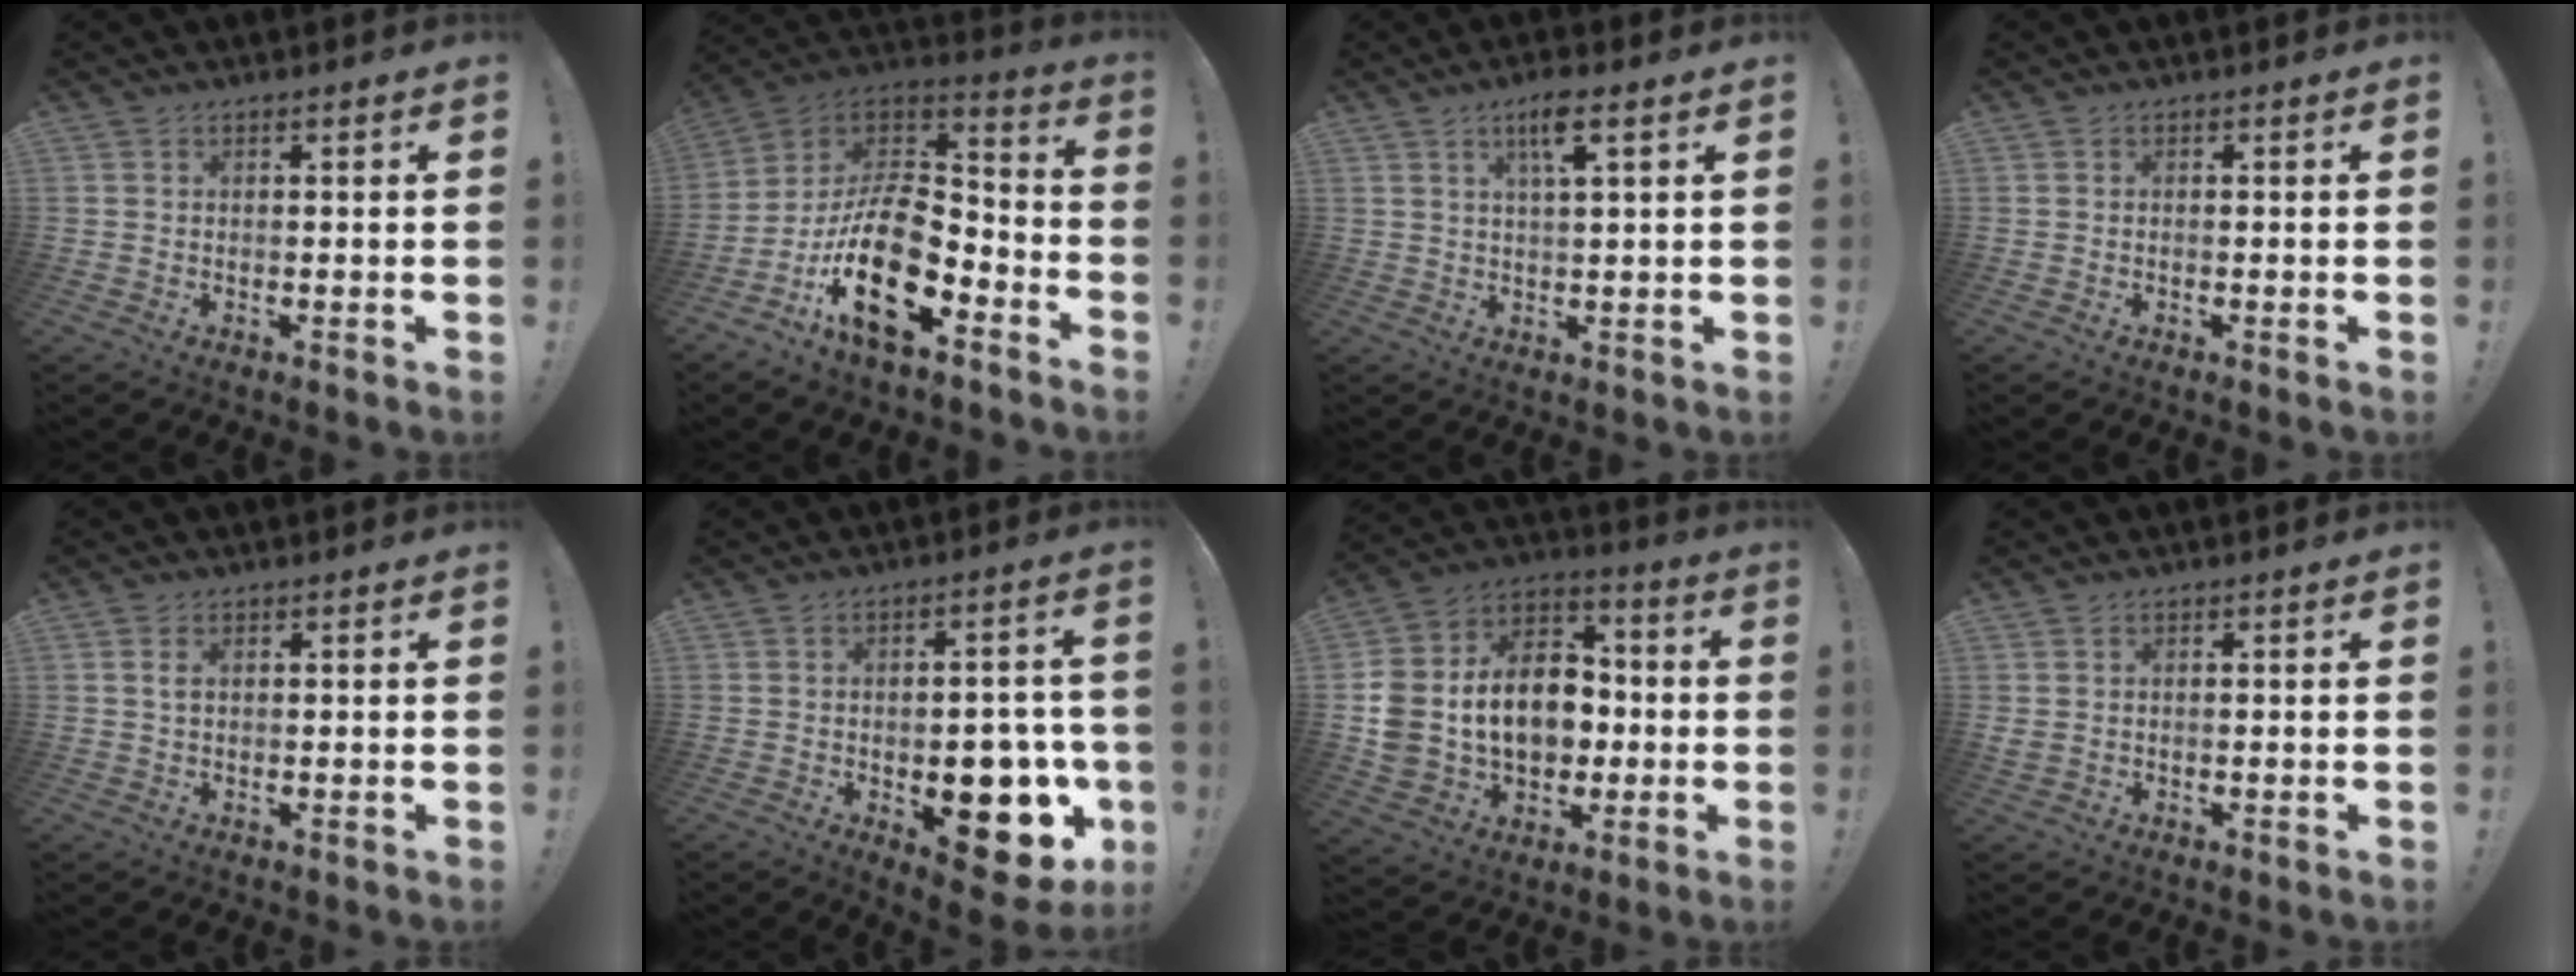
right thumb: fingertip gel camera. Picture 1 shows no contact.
{"total": 22.0, "force": [-8.6, 11.4, 16.8], "torque": [-0.316, 0.040, -0.141]}
{"total": 6.0, "force": [3.0, 0.7, 5.1], "torque": [-0.085, -0.002, 0.045]}
{"total": 0.0}
{"total": 1.5, "force": [0.7, 0.8, 1.1], "torque": [-0.022, 0.002, 0.012]}
{"total": 16.7, "force": [-5.2, 9.2, 12.9], "torque": [-0.117, 0.025, -0.062]}
{"total": 19.5, "force": [-0.7, 15.1, 12.3], "torque": [-0.234, 0.020, 0.009]}
{"total": 1.1, "force": [0.4, 0.9, 0.6], "torque": [-0.014, 0.005, 0.009]}